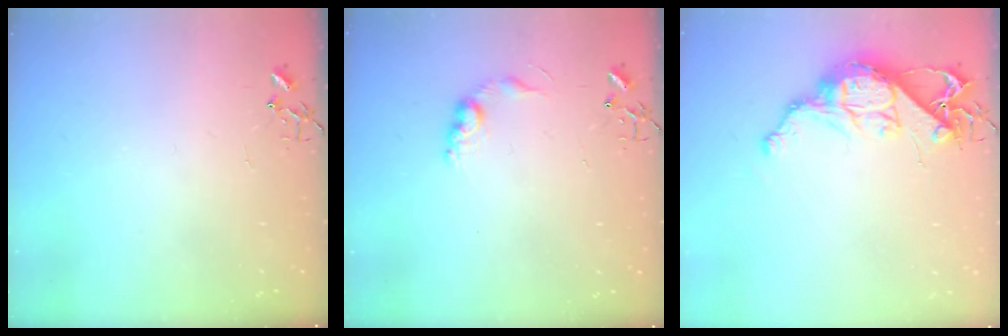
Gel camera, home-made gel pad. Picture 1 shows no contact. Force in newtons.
{"total": 8.6, "press": 8.6, "slide": 0.4}
{"total": 12.8, "press": 12.7, "slide": 1.0}